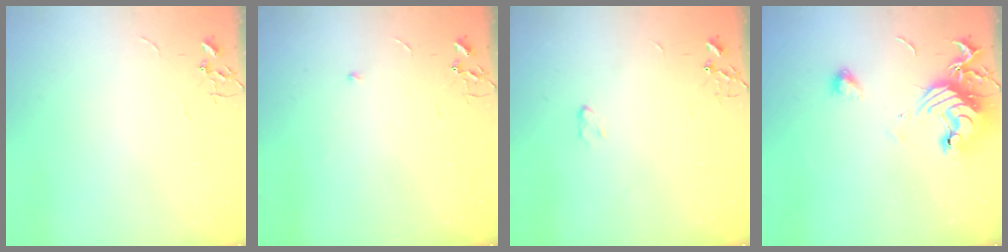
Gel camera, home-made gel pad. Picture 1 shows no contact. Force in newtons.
{"total": 3.3, "press": 3.3, "slide": 0.5}
{"total": 2.9, "press": 2.9, "slide": 0.4}
{"total": 14.6, "press": 14.5, "slide": 1.6}